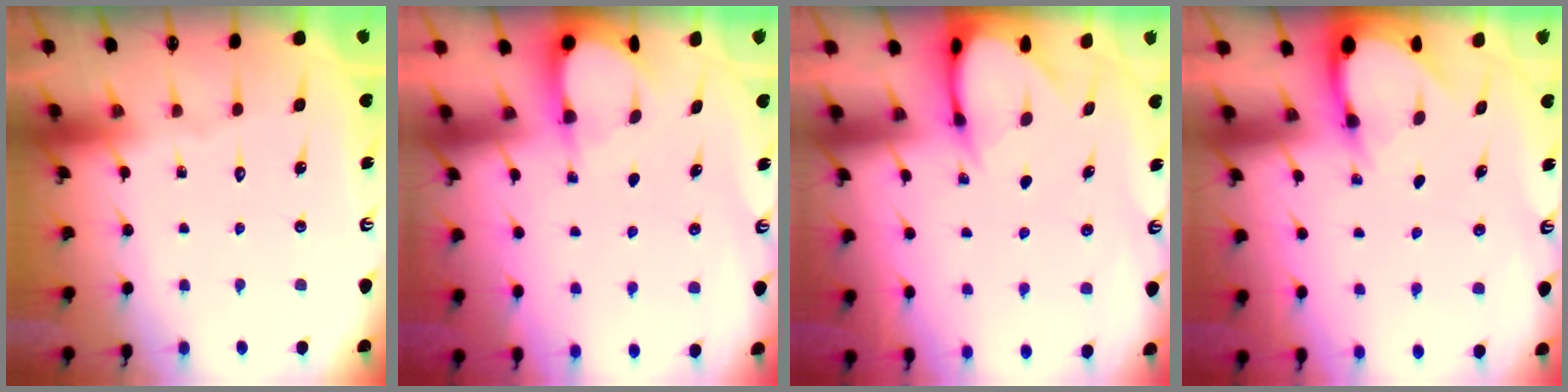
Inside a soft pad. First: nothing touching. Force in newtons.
{"total": 4.8, "press": 4.8, "slide": 0.2}
{"total": 3.6, "press": 3.6, "slide": 0.3}
{"total": 3.5, "press": 3.5, "slide": 0.2}